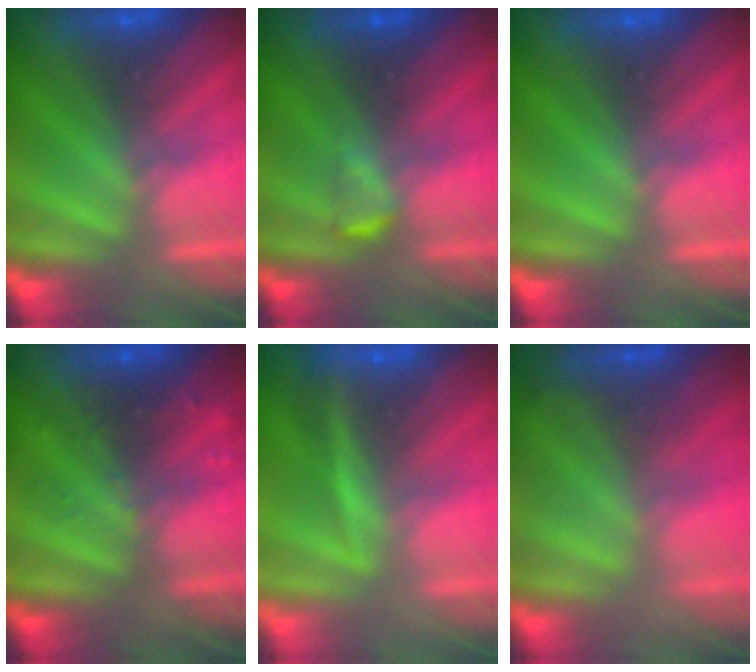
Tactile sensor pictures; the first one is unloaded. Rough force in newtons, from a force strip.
{"total": 2.4}
{"total": 0.0}
{"total": 2.7}
{"total": 3.0}
{"total": 2.2}